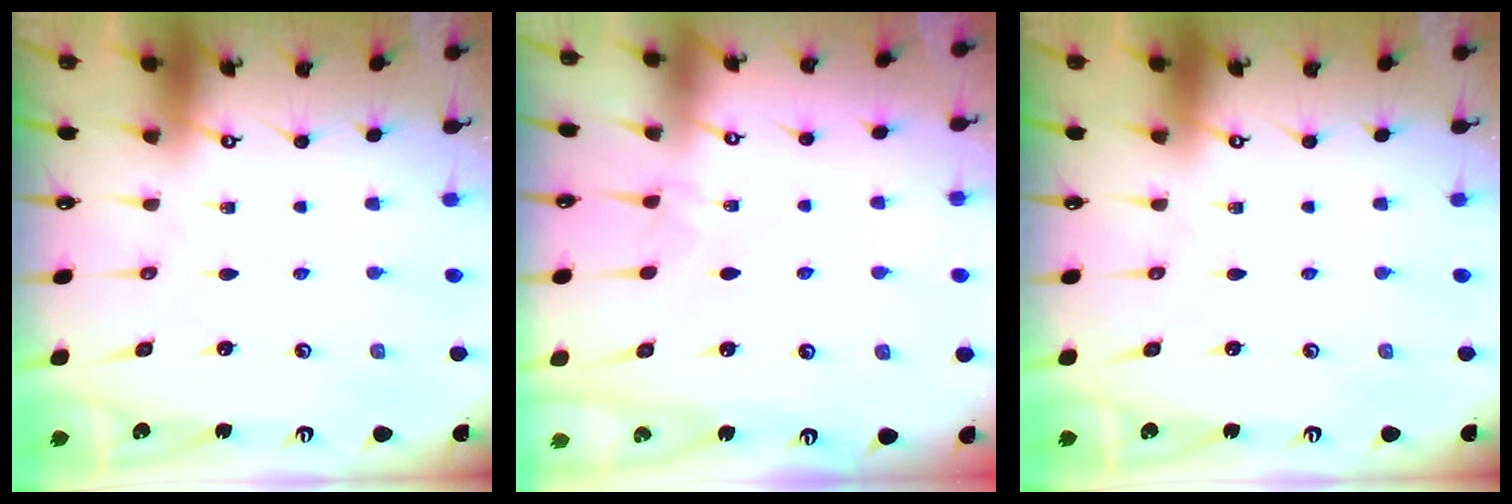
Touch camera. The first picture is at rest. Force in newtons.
{"total": 3.3, "press": 3.3, "slide": 0.2}
{"total": 0.0}